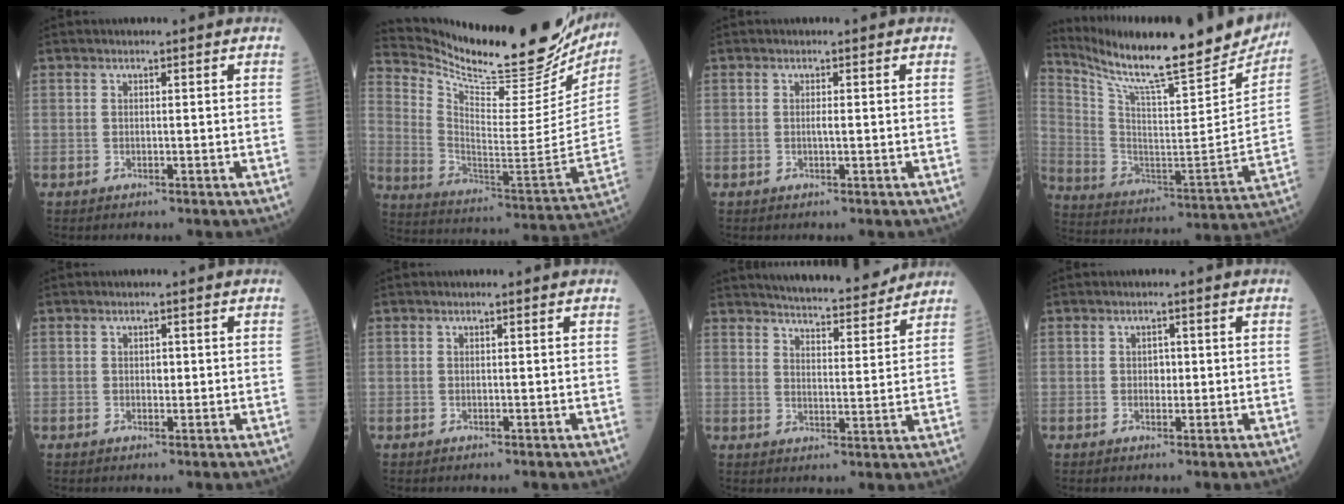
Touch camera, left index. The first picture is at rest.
{"total": 27.1, "force": [24.8, 5.3, 9.7], "torque": [-0.171, -0.076, 0.349]}
{"total": 0.7, "force": [0.1, 0.0, 0.7], "torque": [-0.015, 0.000, 0.002]}
{"total": 27.6, "force": [23.9, 3.5, 13.5], "torque": [-0.237, -0.061, 0.346]}
{"total": 0.9, "force": [0.2, 0.6, 0.7], "torque": [-0.011, 0.002, 0.002]}
{"total": 0.6, "force": [0.6, 0.0, 0.2], "torque": [-0.008, 0.006, 0.008]}
{"total": 14.4, "force": [13.4, 1.6, 5.0], "torque": [-0.072, -0.004, 0.180]}
{"total": 1.3, "force": [0.1, 0.9, 0.9], "torque": [-0.012, 0.002, 0.002]}